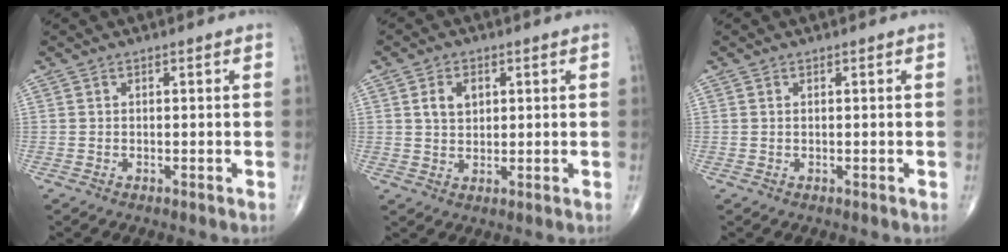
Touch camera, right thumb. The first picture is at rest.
{"total": 4.5, "force": [1.5, 3.1, 3.0], "torque": [-0.041, -0.003, 0.027]}
{"total": 0.0}